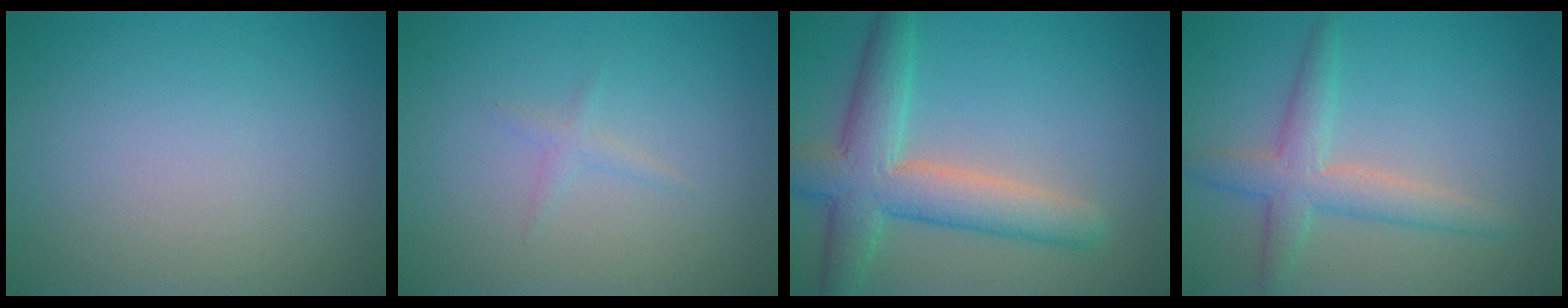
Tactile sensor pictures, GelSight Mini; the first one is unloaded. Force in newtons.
{"total": 0.9, "press": 0.9, "slide": 0.0}
{"total": 6.5, "press": 6.5, "slide": 0.3}
{"total": 3.7, "press": 3.7, "slide": 0.2}